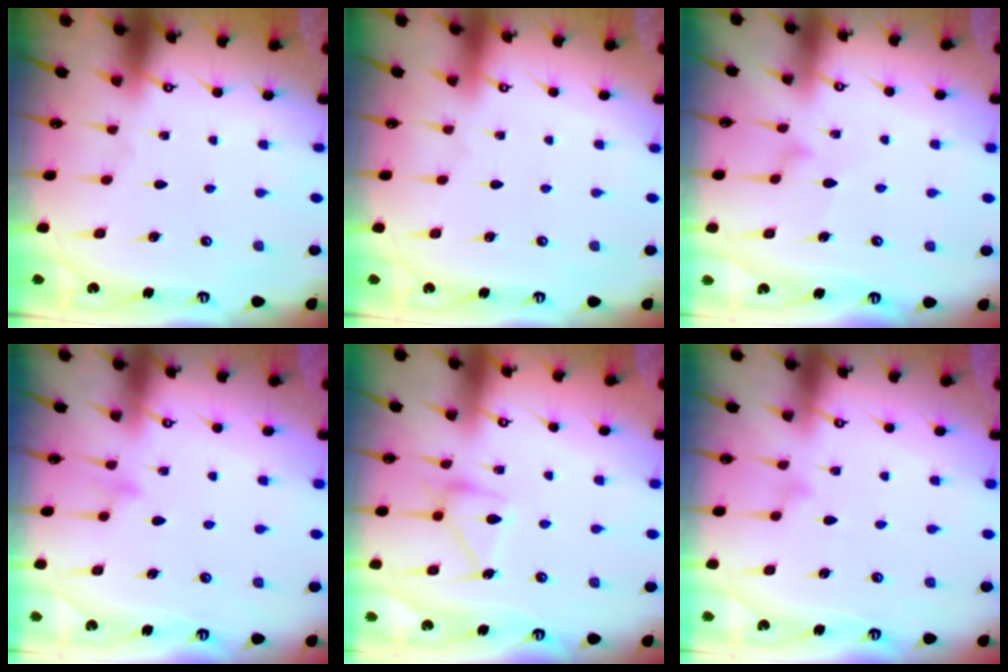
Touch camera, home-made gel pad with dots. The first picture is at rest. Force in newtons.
{"total": 3.8, "press": 3.8, "slide": 0.1}
{"total": 8.2, "press": 8.2, "slide": 0.4}
{"total": 7.5, "press": 7.5, "slide": 0.6}
{"total": 14.6, "press": 14.6, "slide": 0.8}
{"total": 7.1, "press": 7.1, "slide": 0.5}